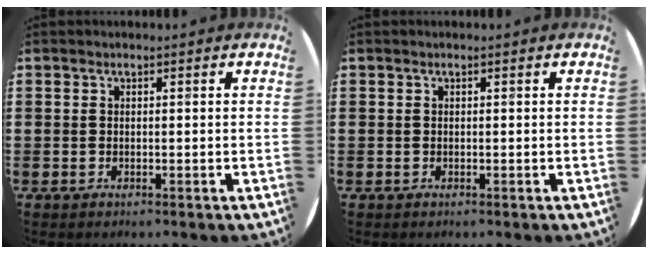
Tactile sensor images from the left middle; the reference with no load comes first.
{"total": 0.0}